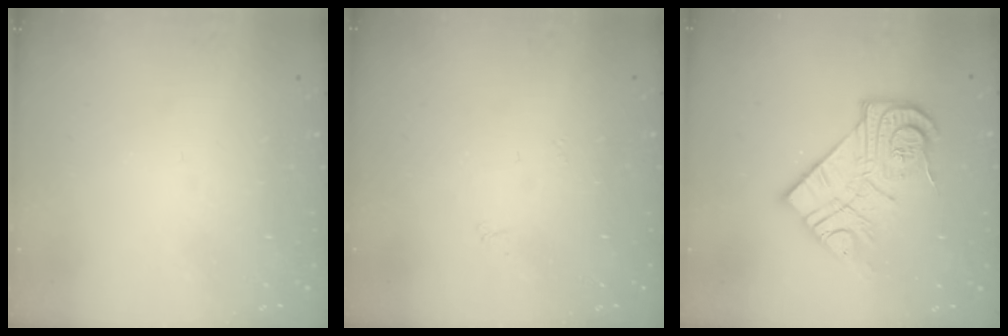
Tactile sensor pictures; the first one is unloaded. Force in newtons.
{"total": 3.3, "press": 3.3, "slide": 0.5}
{"total": 16.3, "press": 16.2, "slide": 1.1}